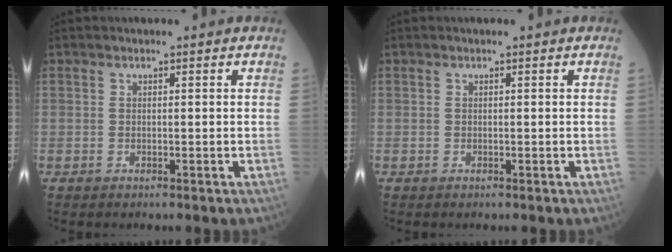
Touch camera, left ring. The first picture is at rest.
{"total": 0.0}